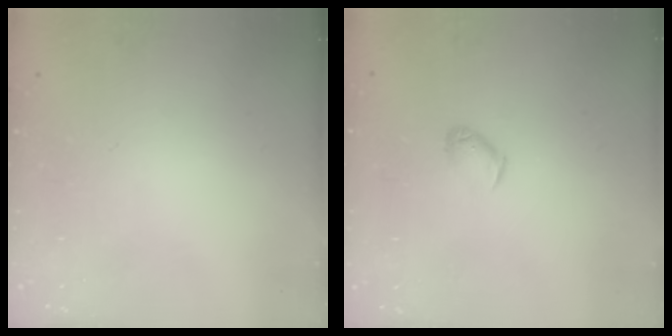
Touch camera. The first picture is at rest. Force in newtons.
{"total": 3.8, "press": 3.7, "slide": 0.7}